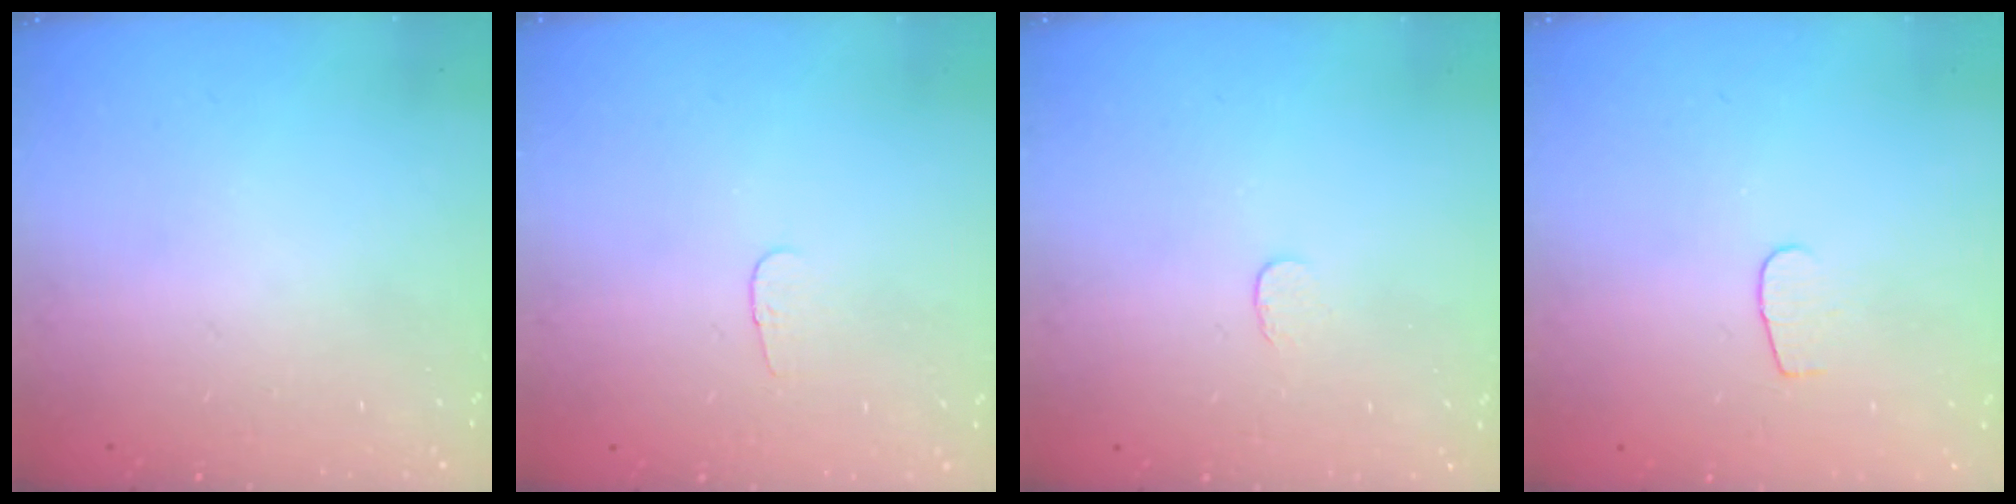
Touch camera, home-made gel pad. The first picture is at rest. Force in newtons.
{"total": 2.8, "press": 2.8, "slide": 0.3}
{"total": 2.6, "press": 2.6, "slide": 0.2}
{"total": 3.2, "press": 3.2, "slide": 0.3}